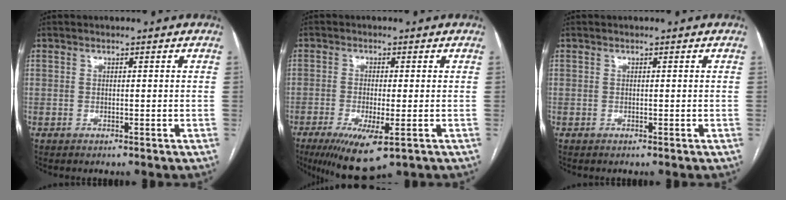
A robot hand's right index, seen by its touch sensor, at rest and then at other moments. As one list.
[{"total": 8.8, "force": [-4.3, 1.8, 7.4], "torque": [-0.128, -0.025, -0.064]}, {"total": 0.0}]